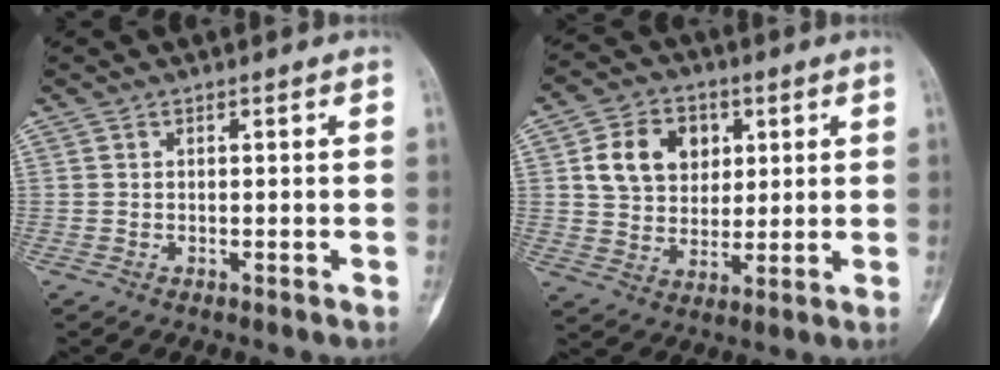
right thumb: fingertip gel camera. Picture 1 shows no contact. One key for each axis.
{"total": 11.8, "fx": 3.4, "fy": 9.3, "fz": 6.4, "tx": -0.070, "ty": -0.004, "tz": 0.062}